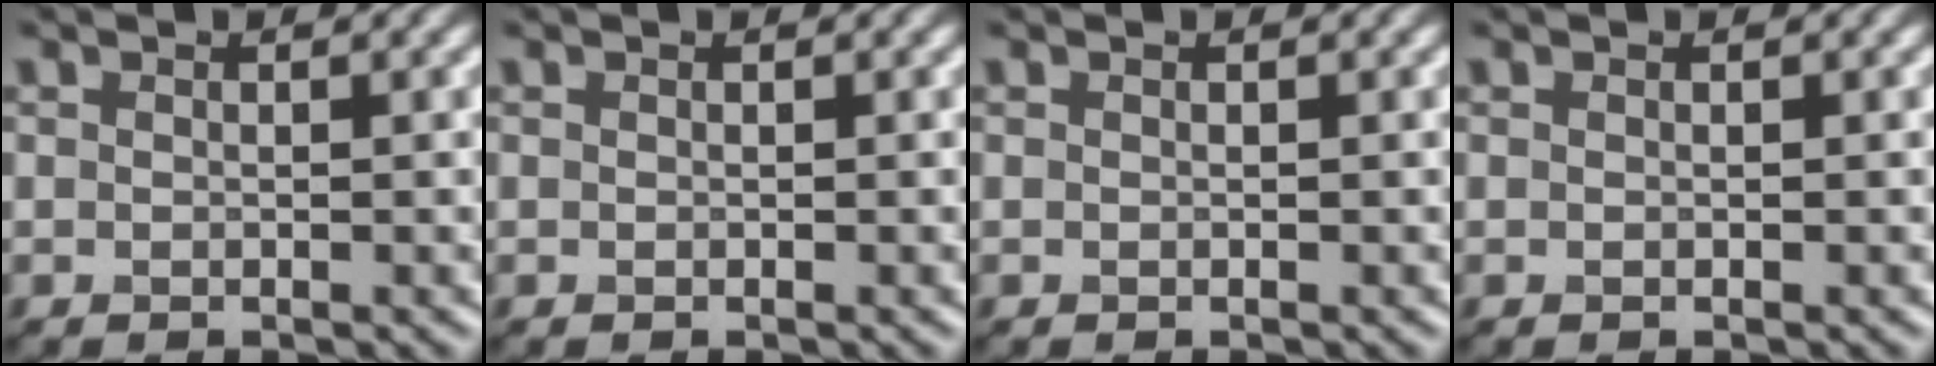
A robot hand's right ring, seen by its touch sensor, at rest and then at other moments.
{"total": 0.0}
{"total": 0.0}
{"total": 0.0}